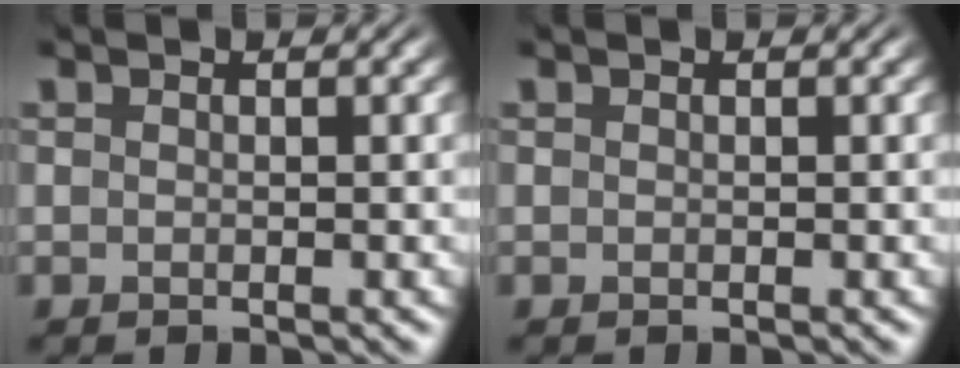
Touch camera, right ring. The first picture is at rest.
{"total": 0.0}